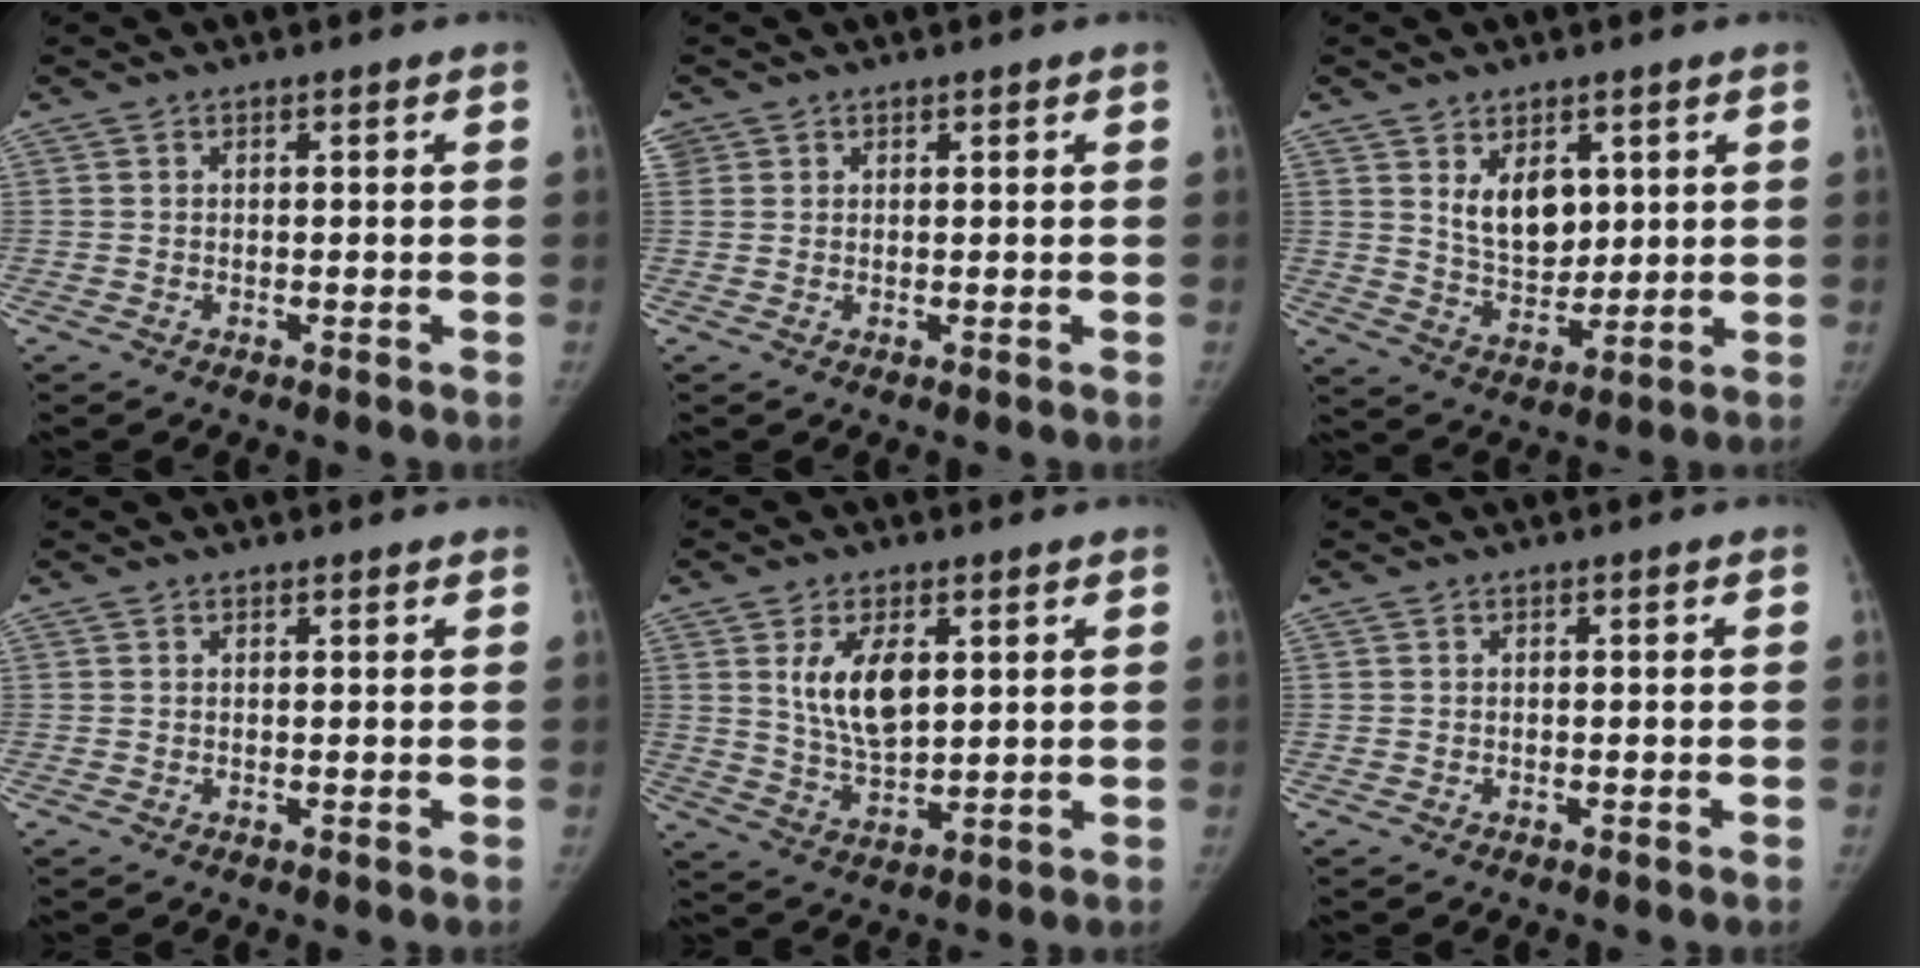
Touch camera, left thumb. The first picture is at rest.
{"total": 1.5, "force": [0.9, 1.2, -0.1], "torque": [0.019, -0.003, 0.009]}
{"total": 8.9, "force": [3.3, 5.7, 5.9], "torque": [-0.067, -0.030, 0.070]}
{"total": 0.9, "force": [0.8, 0.4, 0.2], "torque": [0.000, -0.004, 0.011]}
{"total": 9.6, "force": [3.1, 5.1, 7.6], "torque": [-0.121, -0.020, 0.066]}
{"total": 0.0}